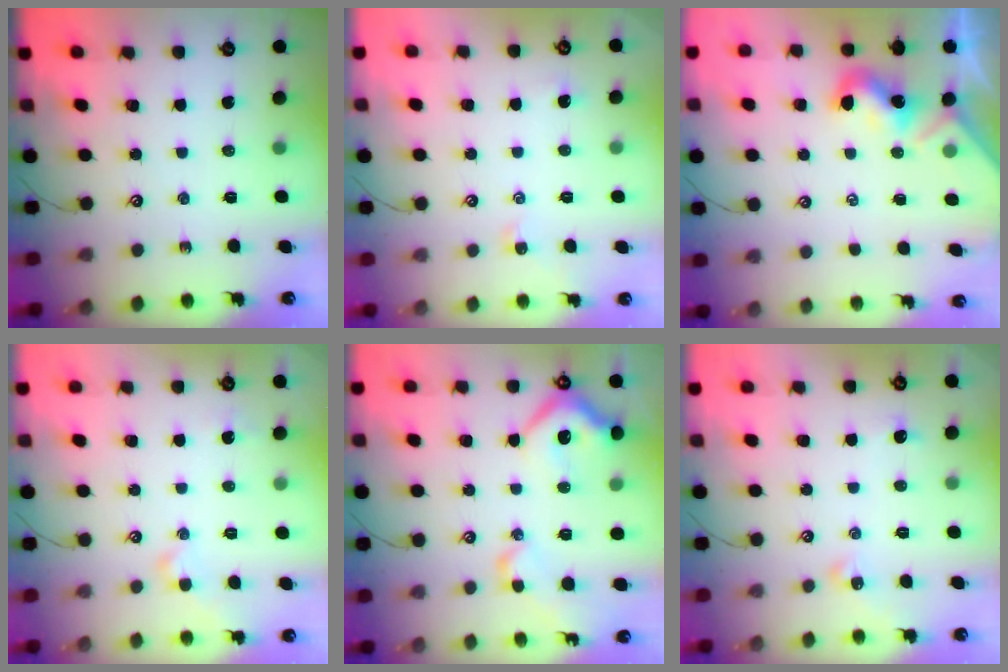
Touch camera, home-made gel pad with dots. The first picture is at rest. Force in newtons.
{"total": 0.6, "press": 0.4, "slide": 0.4}
{"total": 2.0, "press": 2.0, "slide": 0.4}
{"total": 1.1, "press": 1.1, "slide": 0.4}
{"total": 12.5, "press": 12.4, "slide": 2.0}
{"total": 1.4, "press": 1.3, "slide": 0.6}